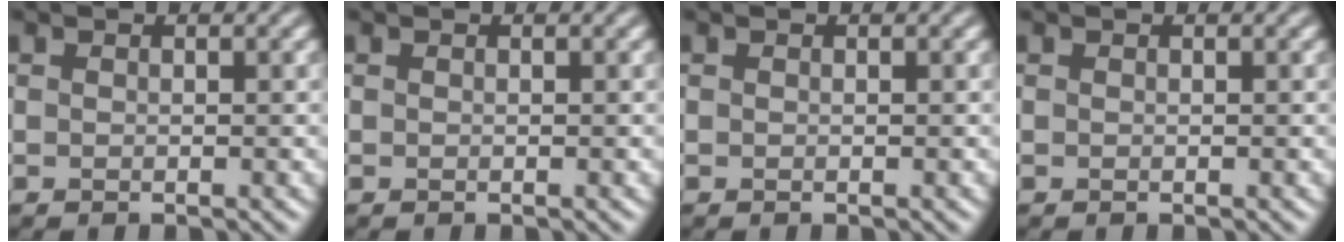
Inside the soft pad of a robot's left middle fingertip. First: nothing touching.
{"total": 0.0}
{"total": 0.0}
{"total": 0.0}